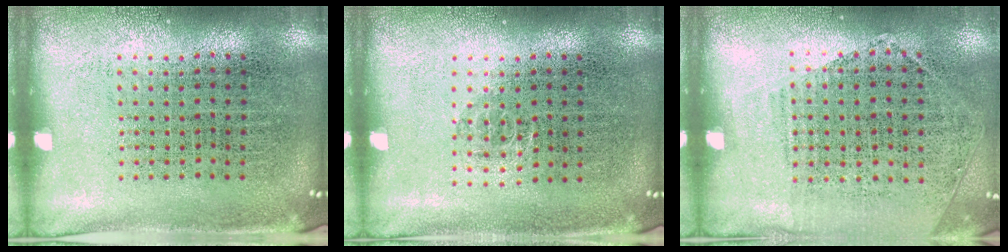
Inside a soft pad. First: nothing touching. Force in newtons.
{"total": 0.6, "press": 0.4, "slide": 0.4}
{"total": 1.2, "press": 1.0, "slide": 0.7}